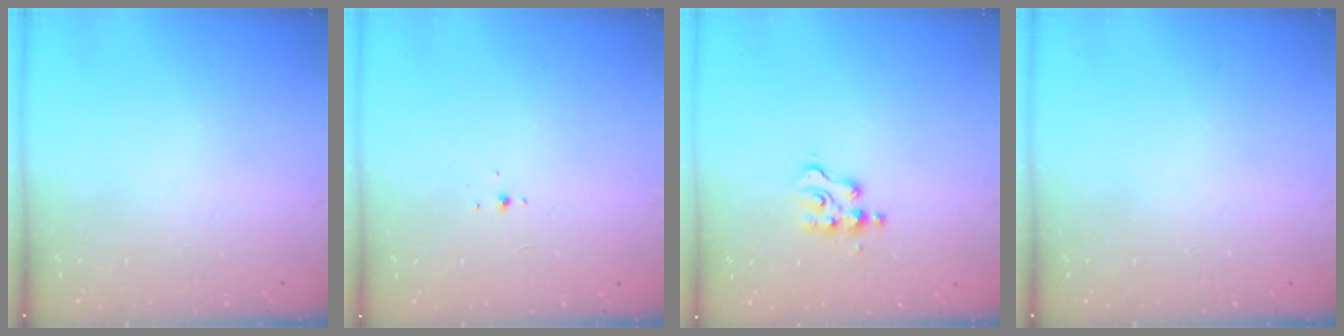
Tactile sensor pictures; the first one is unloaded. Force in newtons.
{"total": 2.1, "press": 1.9, "slide": 0.8}
{"total": 4.4, "press": 4.4, "slide": 0.6}
{"total": 0.0}